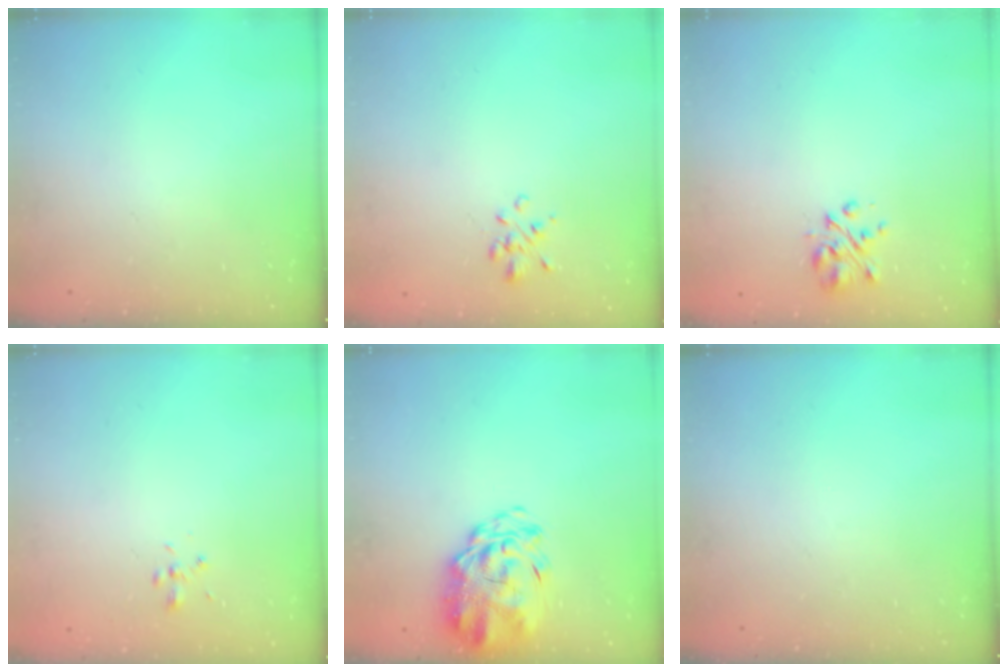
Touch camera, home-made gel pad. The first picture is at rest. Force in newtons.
{"total": 1.4, "press": 1.3, "slide": 0.6}
{"total": 4.0, "press": 3.9, "slide": 1.1}
{"total": 1.8, "press": 1.6, "slide": 0.8}
{"total": 5.9, "press": 5.6, "slide": 2.1}
{"total": 0.0}